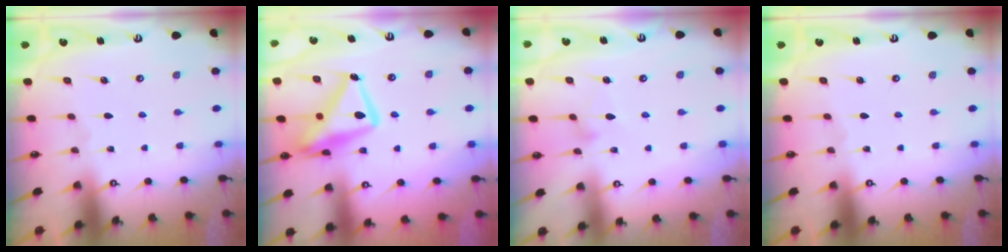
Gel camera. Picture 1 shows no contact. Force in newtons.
{"total": 17.8, "press": 17.7, "slide": 1.7}
{"total": 8.3, "press": 8.3, "slide": 0.5}
{"total": 0.0}